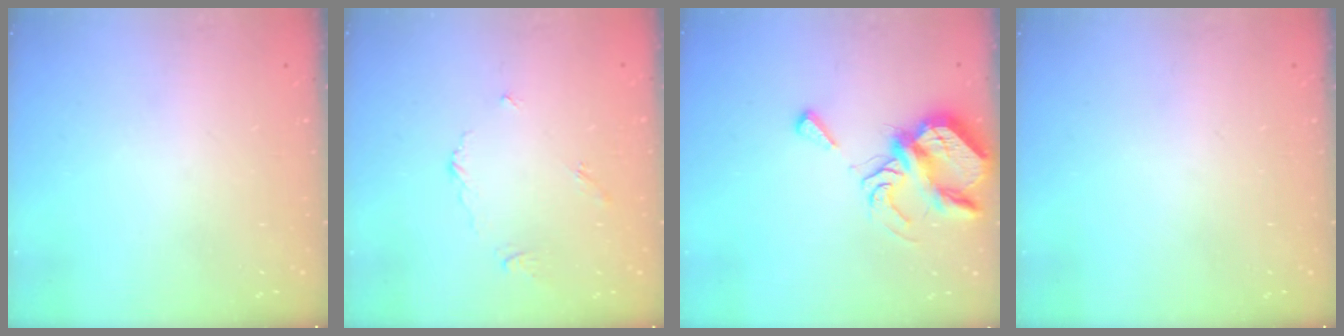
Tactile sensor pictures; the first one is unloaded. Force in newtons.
{"total": 4.0, "press": 4.0, "slide": 0.3}
{"total": 8.6, "press": 8.5, "slide": 1.1}
{"total": 0.0}